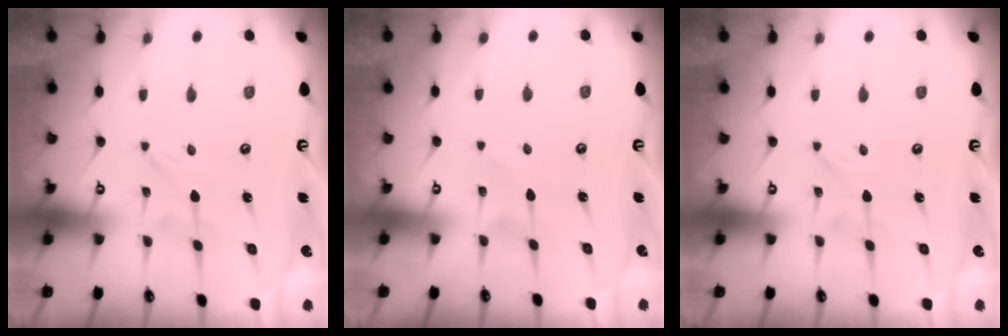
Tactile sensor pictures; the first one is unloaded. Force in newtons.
{"total": 1.4, "press": 1.4, "slide": 0.2}
{"total": 0.0}